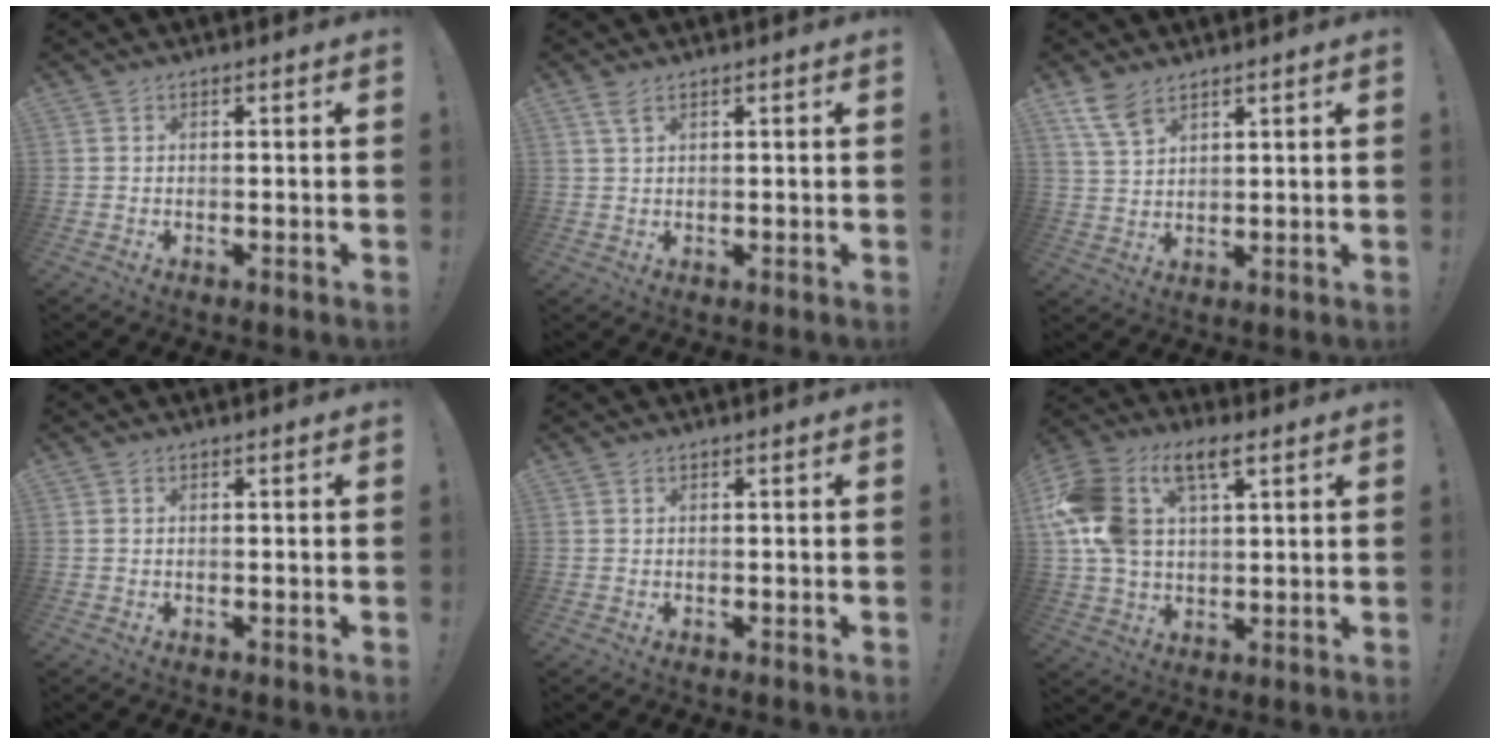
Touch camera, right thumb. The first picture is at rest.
{"total": 2.7, "force": [1.6, 0.9, 2.0], "torque": [-0.035, -0.004, 0.029]}
{"total": 7.0, "force": [5.0, 3.1, 3.8], "torque": [-0.070, -0.024, 0.096]}
{"total": 0.0}
{"total": 0.0}
{"total": 16.6, "force": [6.6, 10.9, 10.7], "torque": [-0.214, -0.016, 0.124]}